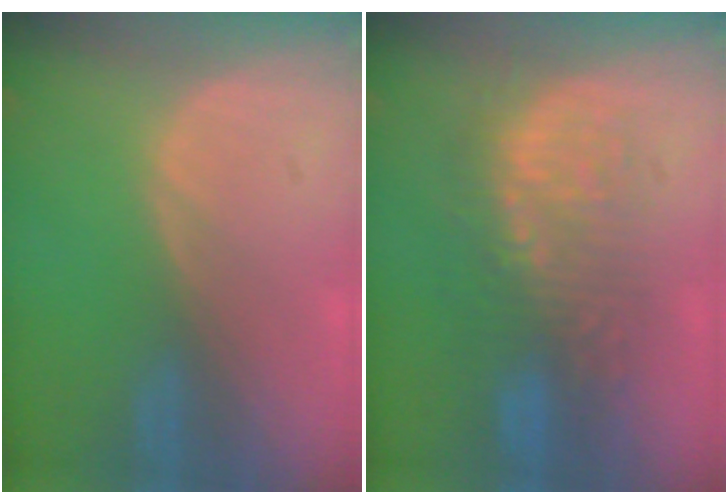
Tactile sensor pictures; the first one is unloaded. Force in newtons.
{"total": 9.5, "press": 8.8, "slide": 3.5}